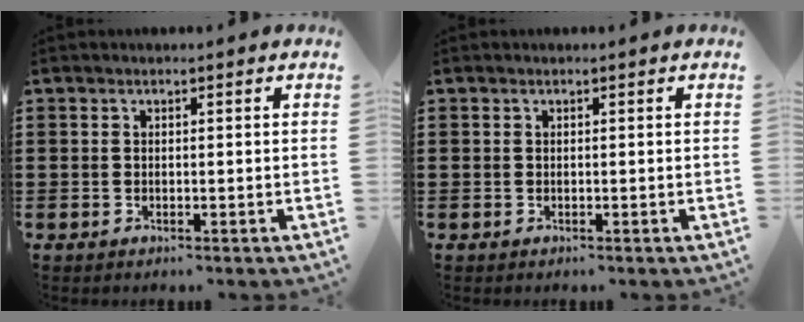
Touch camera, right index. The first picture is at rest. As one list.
[{"total": 0.0}]